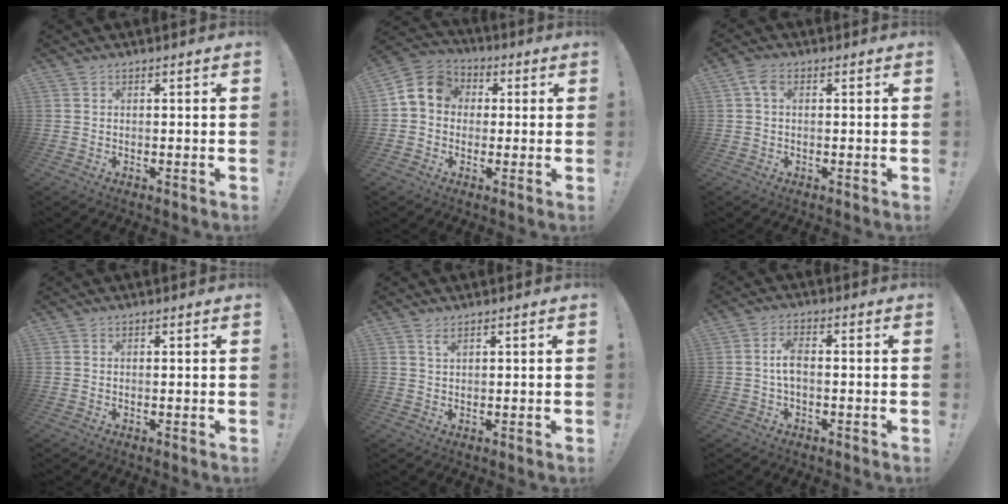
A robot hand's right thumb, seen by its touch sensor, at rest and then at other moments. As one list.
[{"total": 9.3, "force": [1.5, 7.9, 4.7], "torque": [-0.072, 0.017, 0.035]}, {"total": 3.0, "force": [0.5, 1.8, 2.4], "torque": [-0.053, 0.010, 0.010]}, {"total": 0.0}, {"total": 1.8, "force": [1.2, 0.3, 1.3], "torque": [-0.028, 0.001, 0.022]}, {"total": 4.7, "force": [-0.5, 1.9, 4.3], "torque": [-0.092, 0.010, -0.008]}]